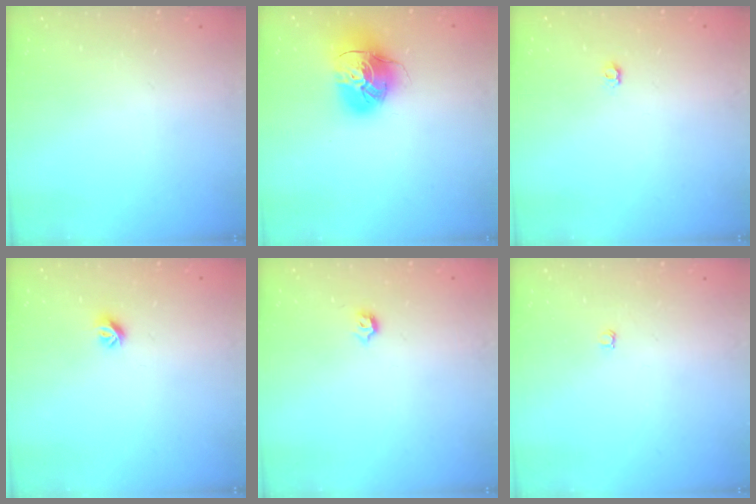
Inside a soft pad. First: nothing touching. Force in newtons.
{"total": 16.2, "press": 16.1, "slide": 2.0}
{"total": 3.5, "press": 3.5, "slide": 0.4}
{"total": 6.0, "press": 6.0, "slide": 0.7}
{"total": 3.4, "press": 3.3, "slide": 0.6}
{"total": 3.0, "press": 3.0, "slide": 0.3}